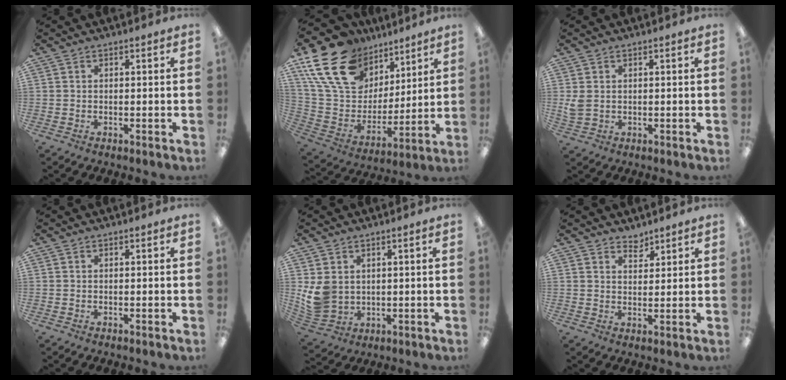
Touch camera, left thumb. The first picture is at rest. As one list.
[{"total": 22.8, "force": [12.8, 14.9, 11.5], "torque": [-0.231, -0.052, 0.245]}, {"total": 2.8, "force": [0.7, 2.1, 1.7], "torque": [-0.036, 0.004, 0.014]}, {"total": 0.0}, {"total": 7.4, "force": [1.8, 6.2, 3.7], "torque": [-0.095, -0.006, 0.036]}, {"total": 3.3, "force": [3.1, 1.2, 0.0], "torque": [0.010, -0.023, 0.056]}]